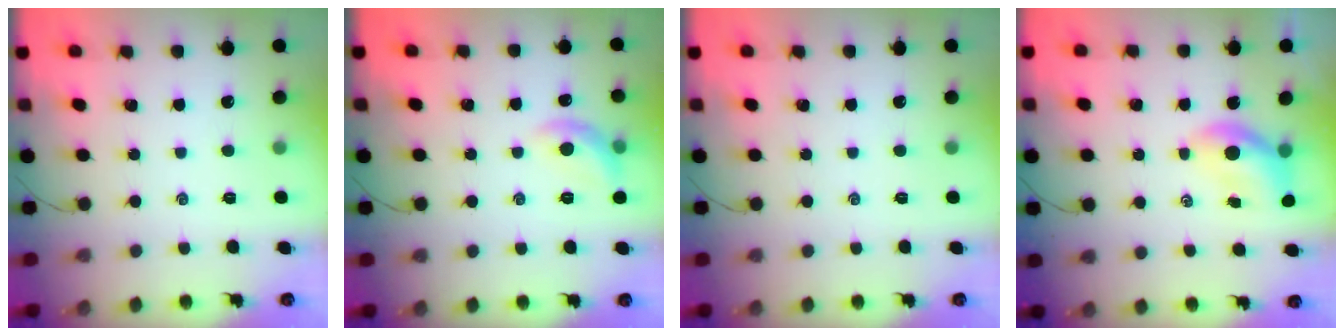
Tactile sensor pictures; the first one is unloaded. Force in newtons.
{"total": 8.4, "press": 8.4, "slide": 0.3}
{"total": 0.0}
{"total": 5.6, "press": 5.6, "slide": 0.4}